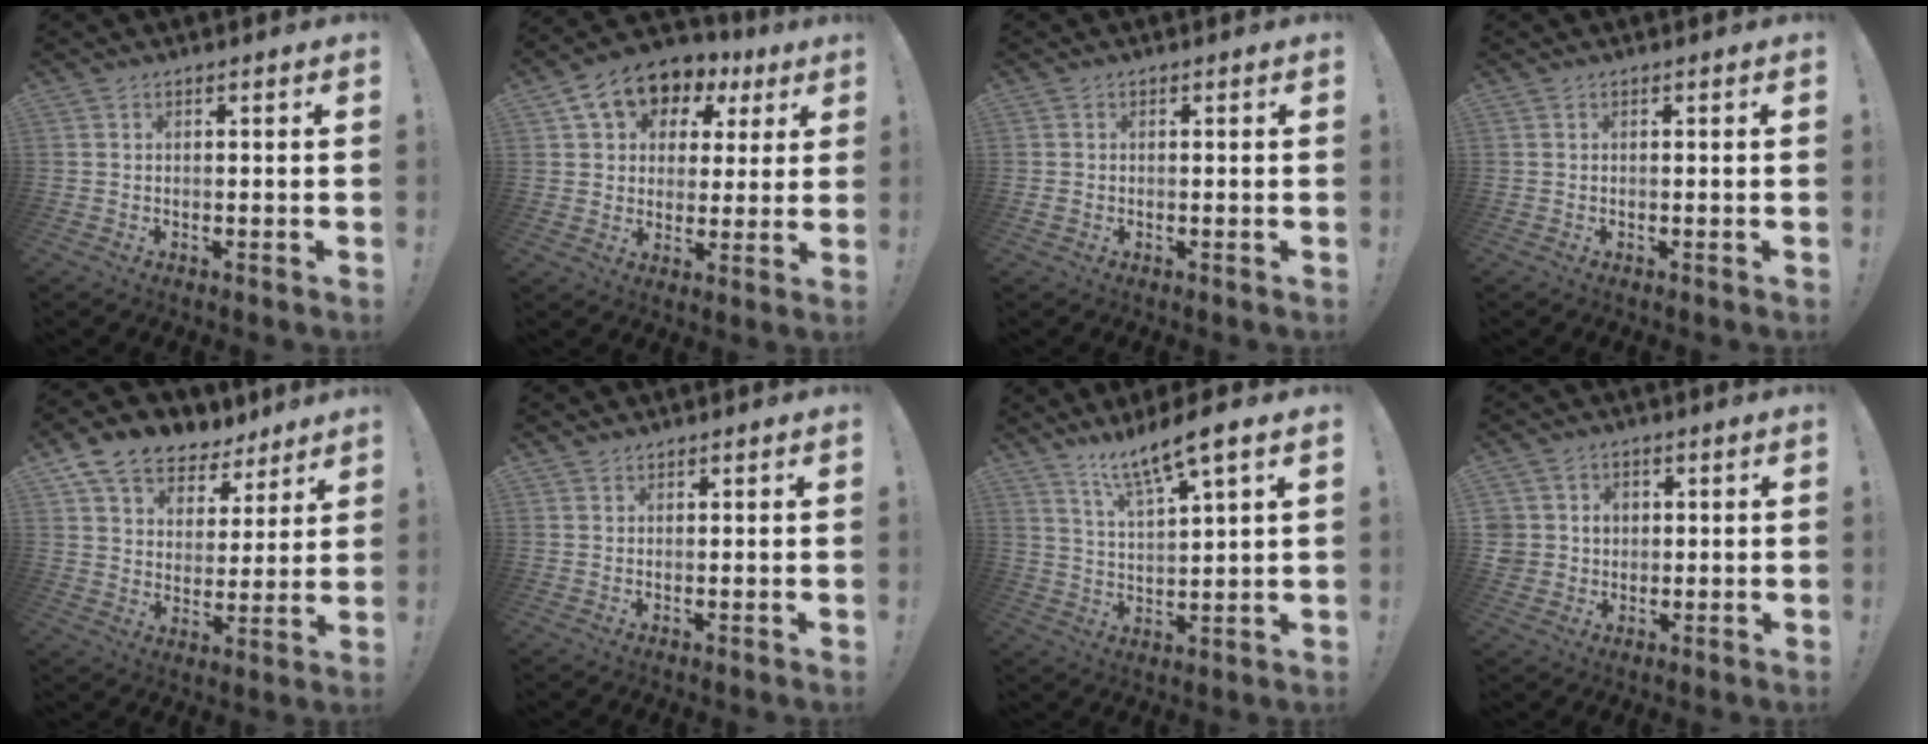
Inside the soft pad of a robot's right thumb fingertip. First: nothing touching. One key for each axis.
{"total": 11.6, "fx": 5.8, "fy": 8.6, "fz": 5.1, "tx": -0.080, "ty": -0.029, "tz": 0.109}
{"total": 0.8, "fx": 0.0, "fy": 0.8, "fz": 0.1, "tx": -0.005, "ty": 0.004, "tz": 0.000}
{"total": 0.0}
{"total": 11.2, "fx": 8.3, "fy": 6.9, "fz": 2.9, "tx": -0.051, "ty": -0.063, "tz": 0.159}
{"total": 1.1, "fx": 0.9, "fy": 0.6, "fz": 0.0, "tx": 0.005, "ty": -0.003, "tz": 0.017}
{"total": 9.9, "fx": 8.0, "fy": 0.8, "fz": 5.8, "tx": -0.103, "ty": -0.046, "tz": 0.134}
{"total": 5.3, "fx": 0.9, "fy": 5.2, "fz": 0.8, "tx": -0.021, "ty": 0.005, "tz": 0.021}